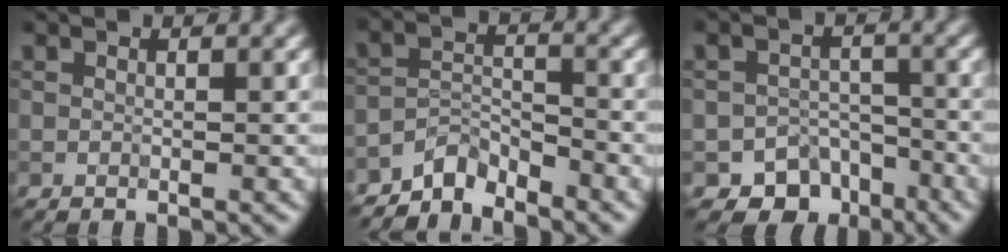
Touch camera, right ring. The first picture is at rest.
{"total": 3.2, "force": [-3.0, 0.8, 0.6], "torque": [-0.005, 0.007, -0.067]}
{"total": 6.3, "force": [-4.5, 4.2, 1.3], "torque": [0.014, -0.006, -0.055]}